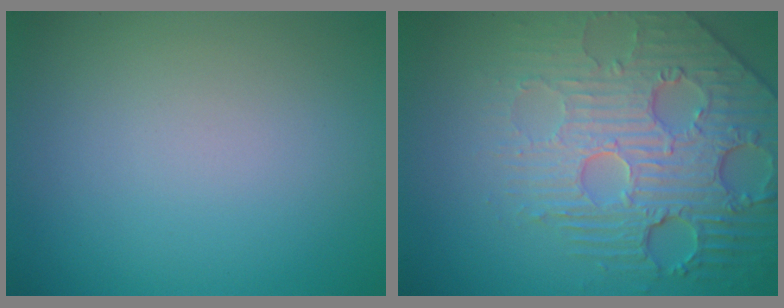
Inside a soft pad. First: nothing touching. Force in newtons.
{"total": 6.2, "press": 5.3, "slide": 3.4}